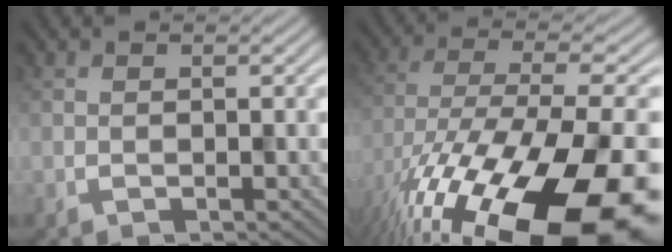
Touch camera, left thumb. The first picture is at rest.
{"total": 19.1, "force": [-11.0, 7.5, 13.7], "torque": [-0.242, -0.052, -0.143]}